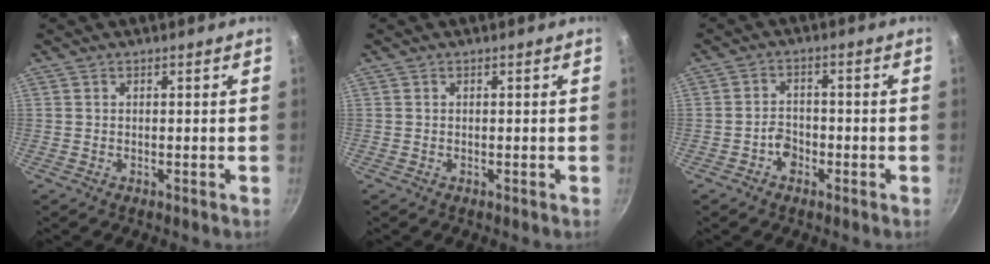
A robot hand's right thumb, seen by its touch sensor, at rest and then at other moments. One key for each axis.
{"total": 0.0}
{"total": 2.7, "fx": -1.4, "fy": 1.9, "fz": 1.2, "tx": -0.009, "ty": 0.018, "tz": -0.023}